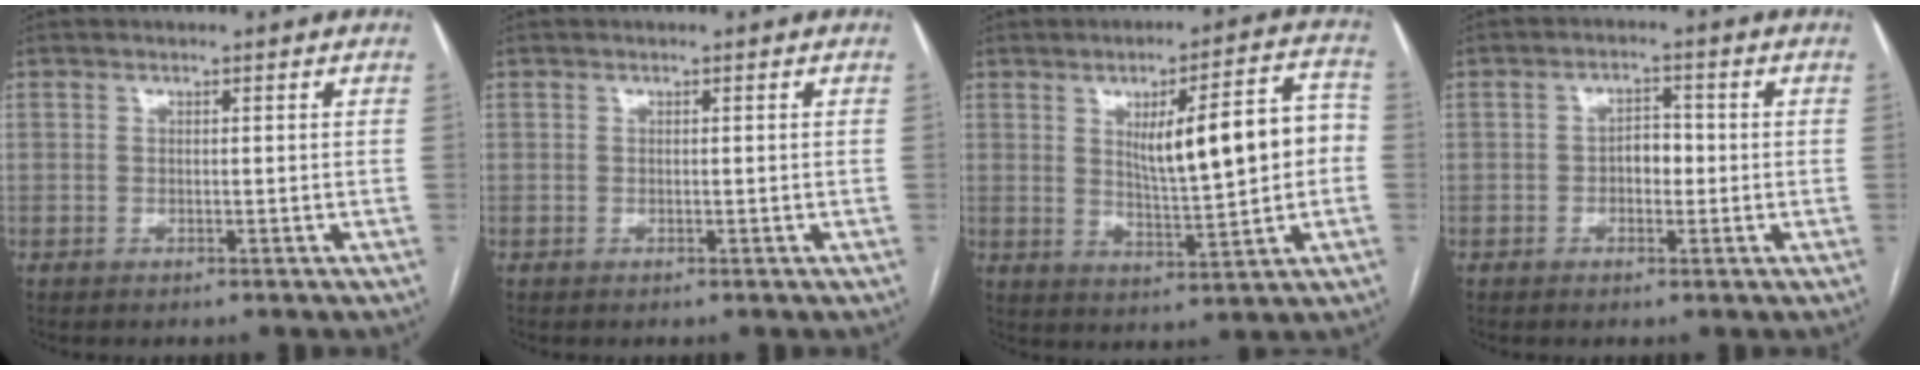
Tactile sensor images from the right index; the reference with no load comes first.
{"total": 0.0}
{"total": 12.7, "force": [1.2, 2.5, 12.4], "torque": [-0.176, 0.026, 0.027]}
{"total": 3.1, "force": [-0.4, 1.9, 2.5], "torque": [-0.034, 0.010, -0.008]}